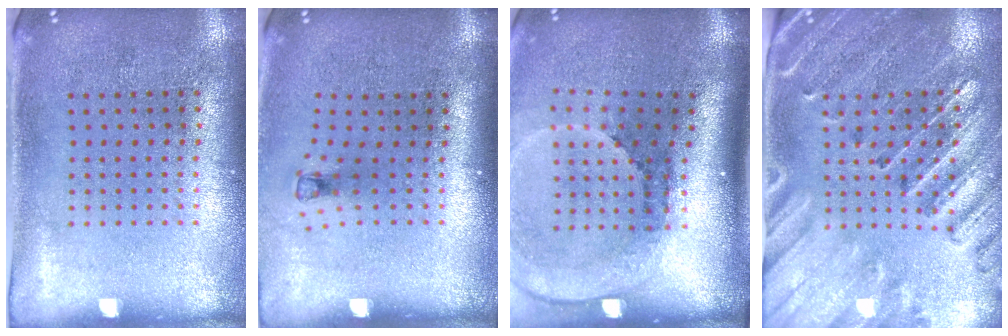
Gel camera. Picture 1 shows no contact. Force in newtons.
{"total": 0.7, "press": 0.4, "slide": 0.6}
{"total": 2.7, "press": 1.8, "slide": 2.0}
{"total": 2.7, "press": 2.6, "slide": 0.8}